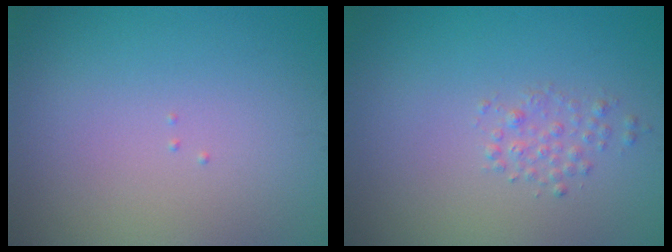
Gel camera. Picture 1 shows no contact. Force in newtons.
{"total": 1.3, "press": 1.3, "slide": 0.0}